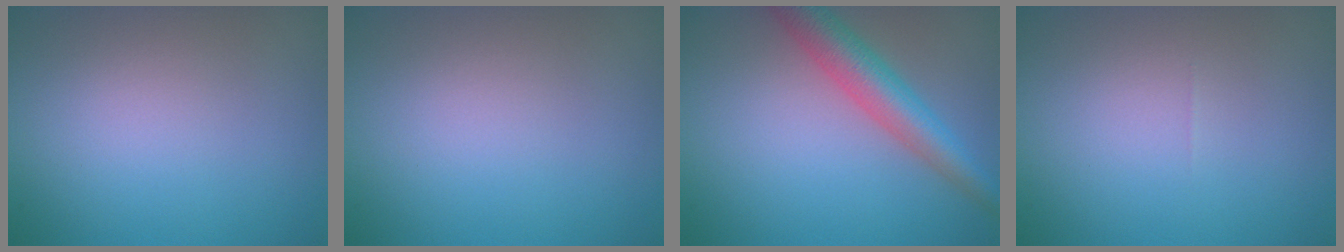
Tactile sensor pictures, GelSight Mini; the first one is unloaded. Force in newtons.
{"total": 0.0}
{"total": 4.8, "press": 4.8, "slide": 0.2}
{"total": 0.0}